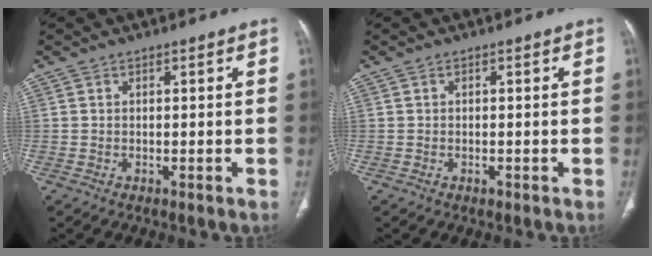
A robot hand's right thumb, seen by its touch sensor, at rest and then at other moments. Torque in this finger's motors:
{"motor_torque": [-0.49, 0.54, -0.30, 0.18, 0.02]}